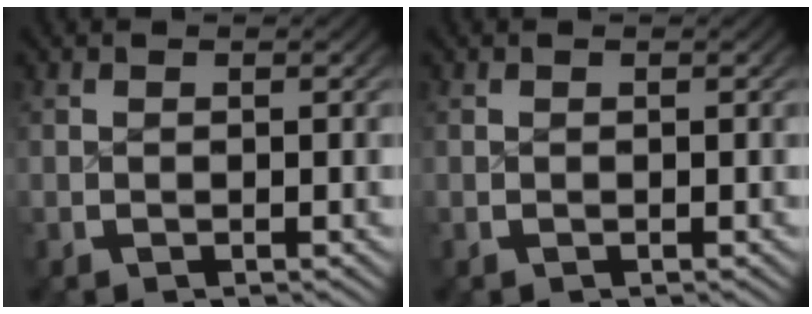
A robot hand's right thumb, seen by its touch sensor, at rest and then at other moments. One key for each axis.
{"total": 0.0}